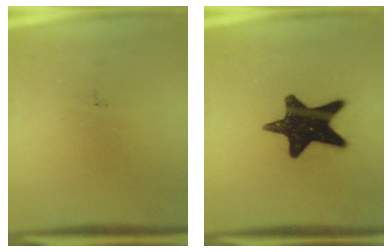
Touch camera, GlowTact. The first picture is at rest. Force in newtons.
{"total": 16.5}